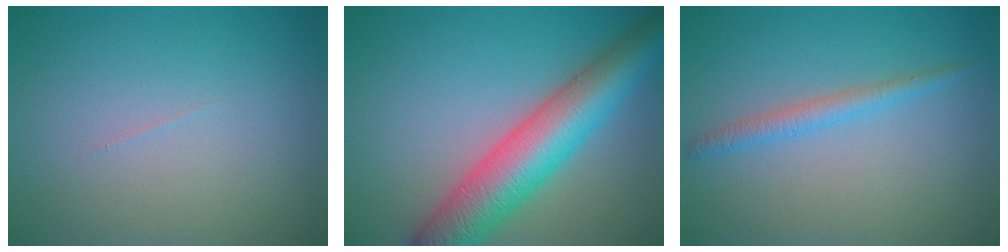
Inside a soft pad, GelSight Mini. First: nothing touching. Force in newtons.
{"total": 8.7, "press": 8.7, "slide": 0.2}
{"total": 1.8, "press": 1.8, "slide": 0.1}